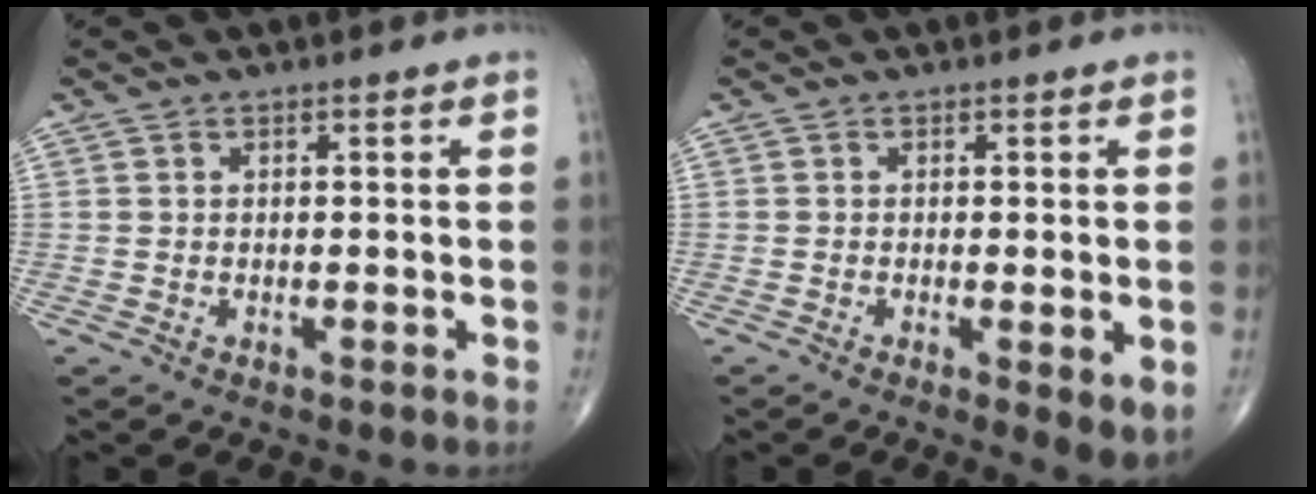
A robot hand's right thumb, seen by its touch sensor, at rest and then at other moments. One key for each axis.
{"total": 4.2, "fx": -0.9, "fy": 1.0, "fz": 4.0, "tx": -0.062, "ty": -0.014, "tz": -0.014}